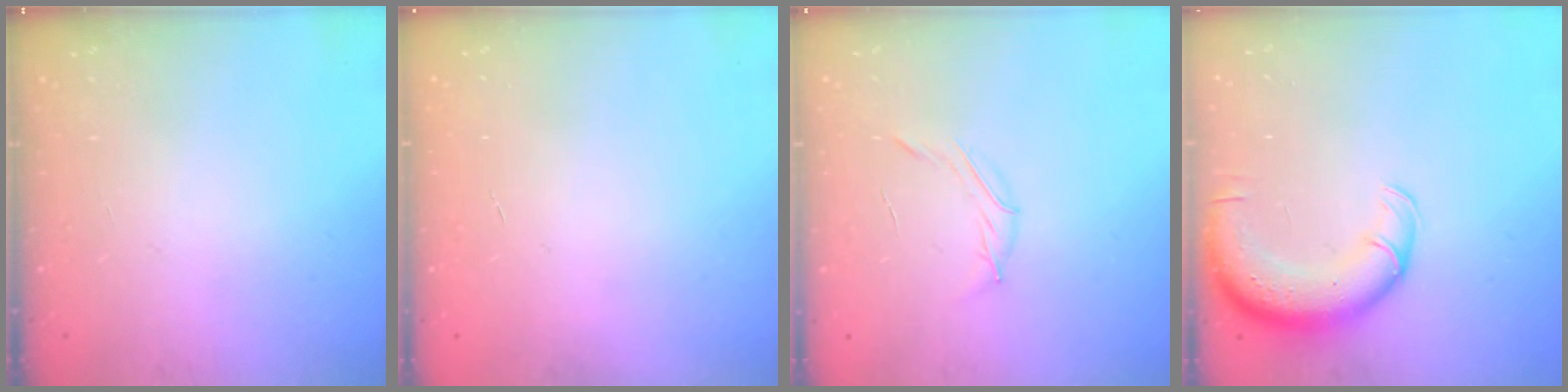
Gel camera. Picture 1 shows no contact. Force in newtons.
{"total": 0.0}
{"total": 3.8, "press": 3.7, "slide": 1.0}
{"total": 11.9, "press": 11.5, "slide": 3.2}